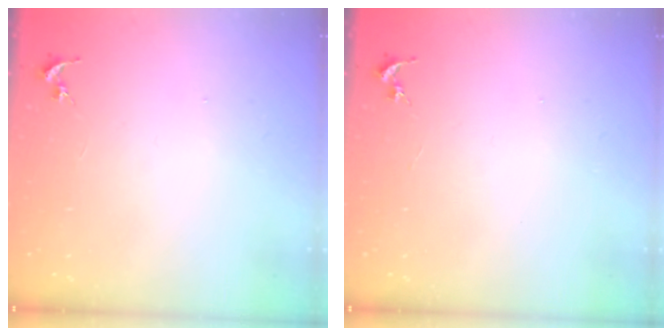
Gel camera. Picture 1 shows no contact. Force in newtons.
{"total": 0.0}